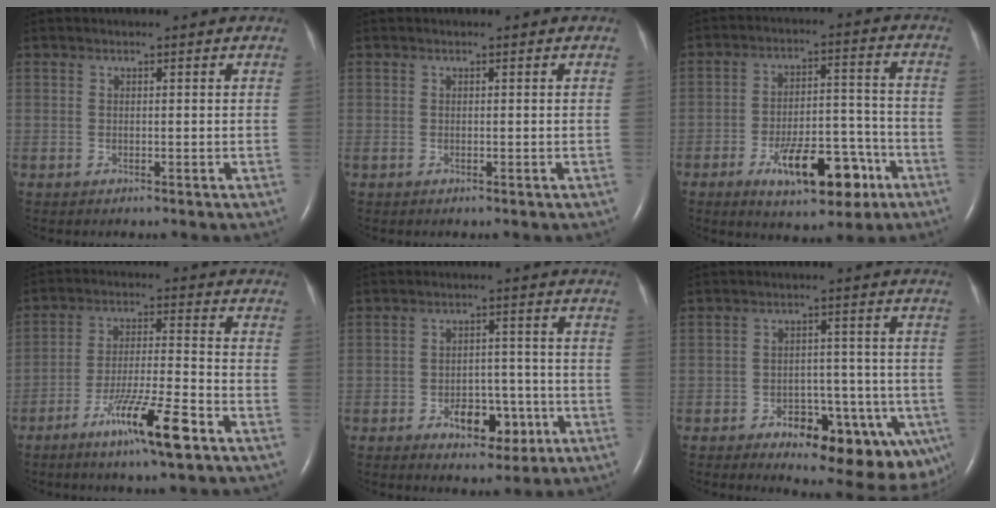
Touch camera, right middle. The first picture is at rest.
{"total": 0.0}
{"total": 12.5, "force": [-6.5, 4.7, 9.6], "torque": [-0.152, 0.013, -0.093]}
{"total": 10.9, "force": [-6.4, 0.3, 8.8], "torque": [-0.160, -0.017, -0.113]}
{"total": 7.0, "force": [-3.1, 4.0, 4.9], "torque": [-0.070, 0.015, -0.039]}
{"total": 14.6, "force": [-7.8, 6.5, 10.5], "torque": [-0.083, 0.023, -0.095]}